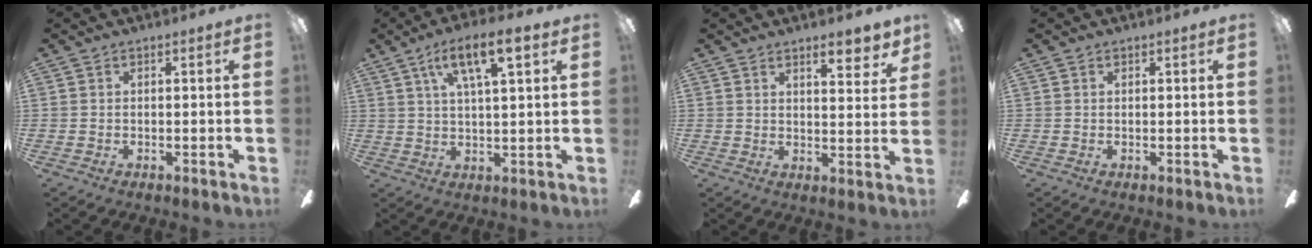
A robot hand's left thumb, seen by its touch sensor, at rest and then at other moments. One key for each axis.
{"total": 10.2, "fx": 5.5, "fy": 2.8, "fz": 8.1, "tx": -0.140, "ty": -0.010, "tz": 0.092}
{"total": 6.3, "fx": 4.9, "fy": 1.8, "fz": 3.6, "tx": -0.035, "ty": -0.033, "tz": 0.076}
{"total": 0.0}